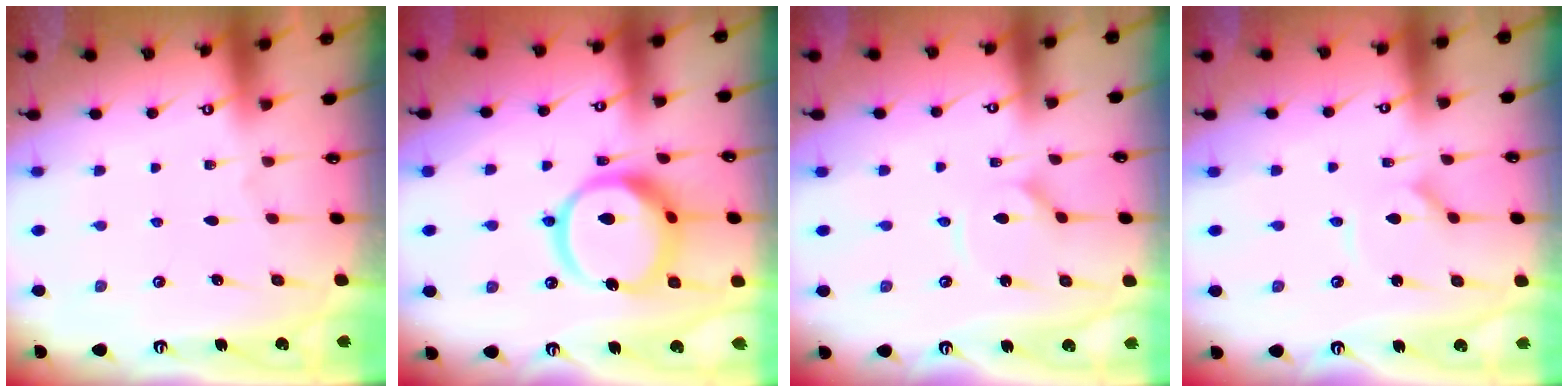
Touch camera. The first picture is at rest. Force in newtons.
{"total": 15.3, "press": 15.2, "slide": 1.3}
{"total": 1.8, "press": 1.8, "slide": 0.3}
{"total": 1.5, "press": 1.5, "slide": 0.3}